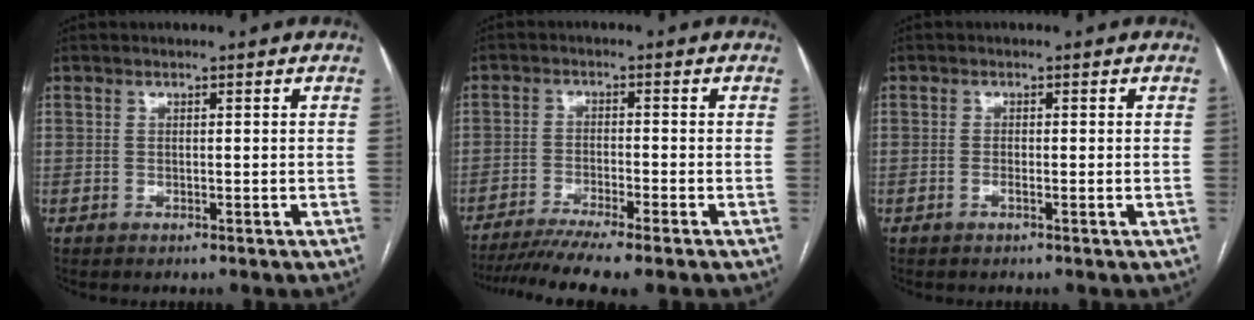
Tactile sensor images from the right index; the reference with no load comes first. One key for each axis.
{"total": 9.9, "fx": -8.2, "fy": -0.6, "fz": 5.6, "tx": -0.078, "ty": -0.022, "tz": -0.130}
{"total": 0.9, "fx": -0.3, "fy": 0.0, "fz": 0.8, "tx": -0.018, "ty": 0.002, "tz": -0.002}